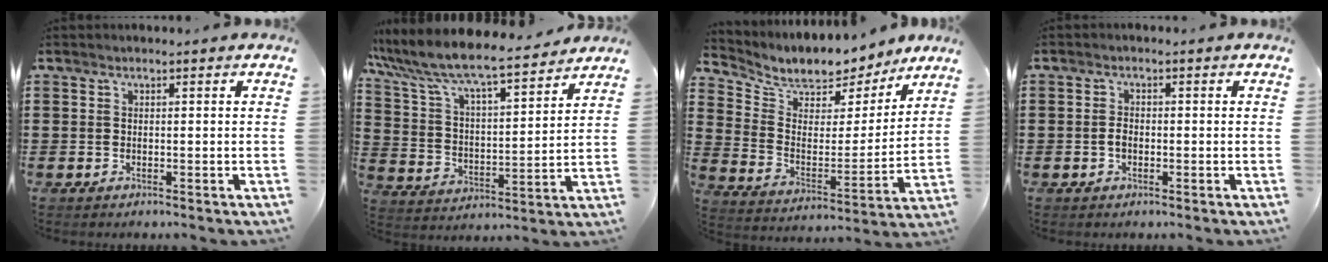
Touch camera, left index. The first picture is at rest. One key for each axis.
{"total": 8.0, "fx": 7.4, "fy": 0.8, "fz": 3.0, "tx": -0.092, "ty": -0.048, "tz": 0.123}
{"total": 6.6, "fx": 6.0, "fy": 2.6, "fz": 0.7, "tx": -0.049, "ty": -0.049, "tz": 0.101}
{"total": 1.8, "fx": -0.3, "fy": 0.9, "fz": 1.5, "tx": -0.037, "ty": 0.000, "tz": -0.008}